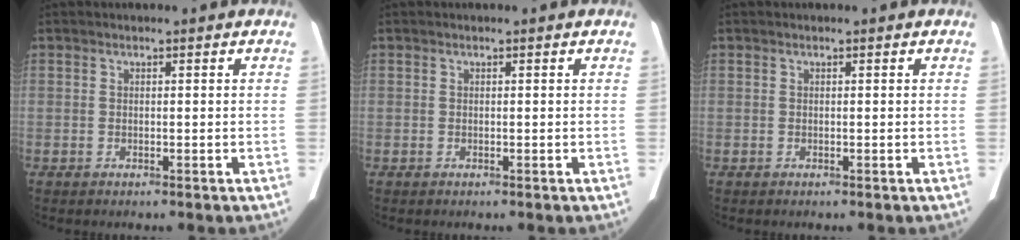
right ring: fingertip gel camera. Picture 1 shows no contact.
{"total": 0.0}
{"total": 0.0}